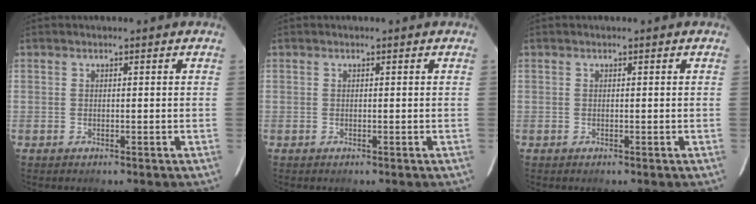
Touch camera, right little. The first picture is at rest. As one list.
[{"total": 0.0}, {"total": 0.0}]